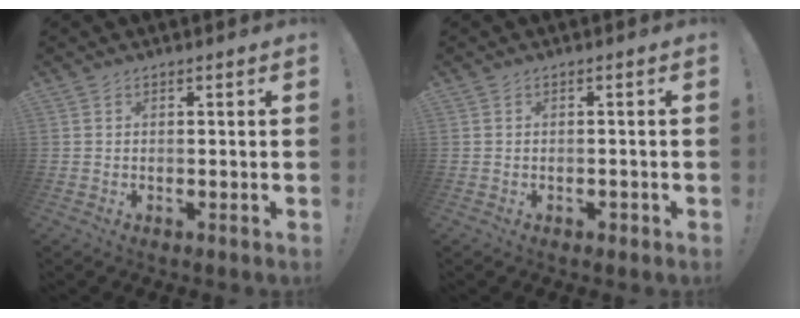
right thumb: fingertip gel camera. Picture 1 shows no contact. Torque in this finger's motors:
{"motor_torque": [0.05, 0.00, 0.31, 0.04, 0.00]}